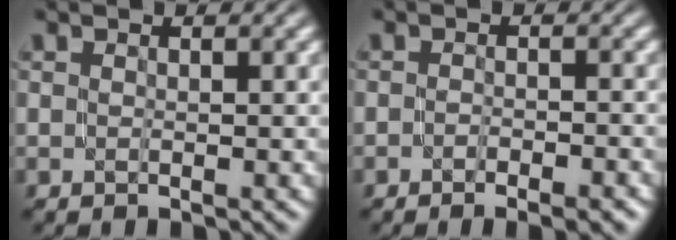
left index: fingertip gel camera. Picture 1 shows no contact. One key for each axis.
{"total": 3.3, "fx": -2.0, "fy": 1.2, "fz": 2.4, "tx": -0.033, "ty": 0.004, "tz": -0.023}